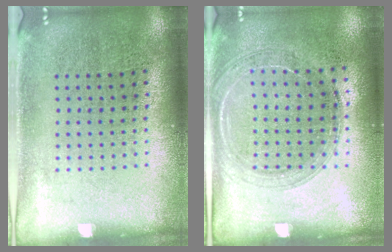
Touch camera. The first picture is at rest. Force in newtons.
{"total": 1.6, "press": 1.5, "slide": 0.2}